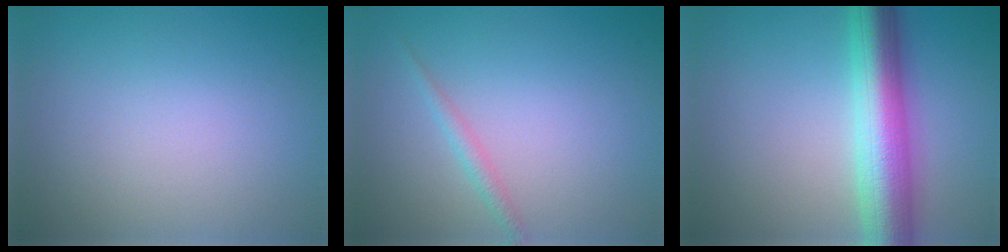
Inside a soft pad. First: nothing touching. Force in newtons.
{"total": 1.2, "press": 1.2, "slide": 0.0}
{"total": 8.4, "press": 8.4, "slide": 0.2}